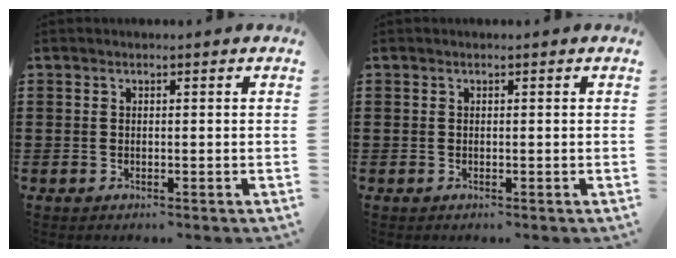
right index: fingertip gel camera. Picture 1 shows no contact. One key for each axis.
{"total": 0.0}